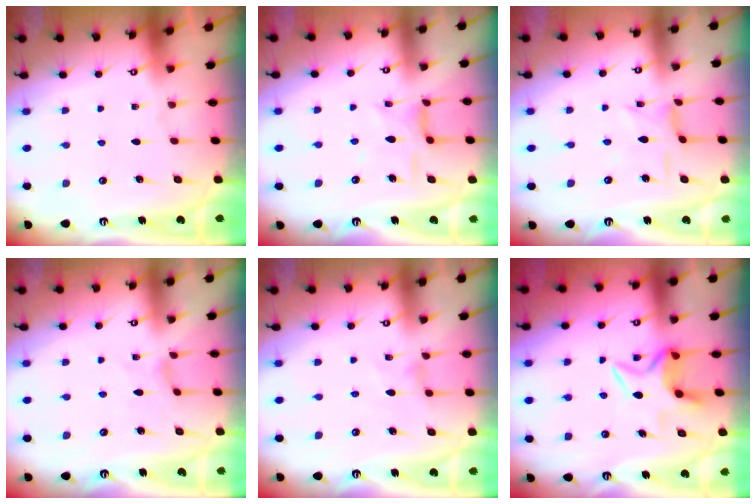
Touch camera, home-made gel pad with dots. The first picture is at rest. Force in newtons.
{"total": 7.9, "press": 7.8, "slide": 0.7}
{"total": 2.6, "press": 2.5, "slide": 0.5}
{"total": 0.6, "press": 0.6, "slide": 0.2}
{"total": 0.9, "press": 0.8, "slide": 0.2}
{"total": 7.1, "press": 7.1, "slide": 0.6}